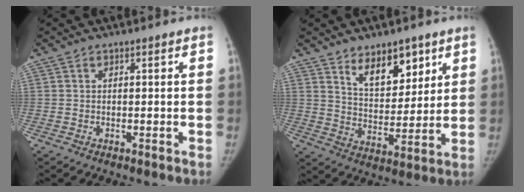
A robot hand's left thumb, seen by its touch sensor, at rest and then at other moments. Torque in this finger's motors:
{"motor_torque": [-0.05, 0.09, 0.81, -0.54, 0.05]}